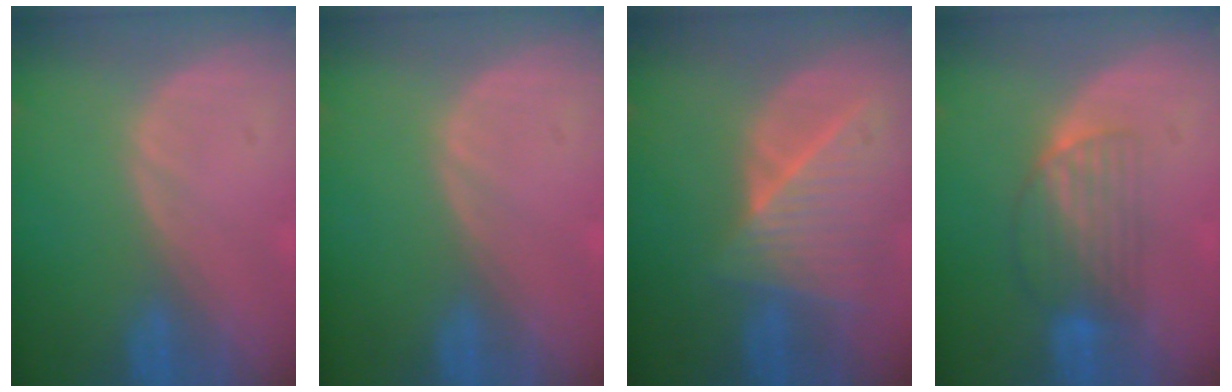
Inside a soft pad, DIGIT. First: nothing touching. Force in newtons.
{"total": 0.0}
{"total": 8.3, "press": 7.5, "slide": 3.5}
{"total": 6.5, "press": 5.5, "slide": 3.5}